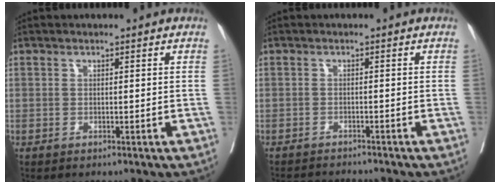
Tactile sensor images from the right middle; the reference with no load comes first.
{"total": 5.4, "force": [-5.2, -0.2, 1.2], "torque": [-0.009, -0.012, -0.080]}